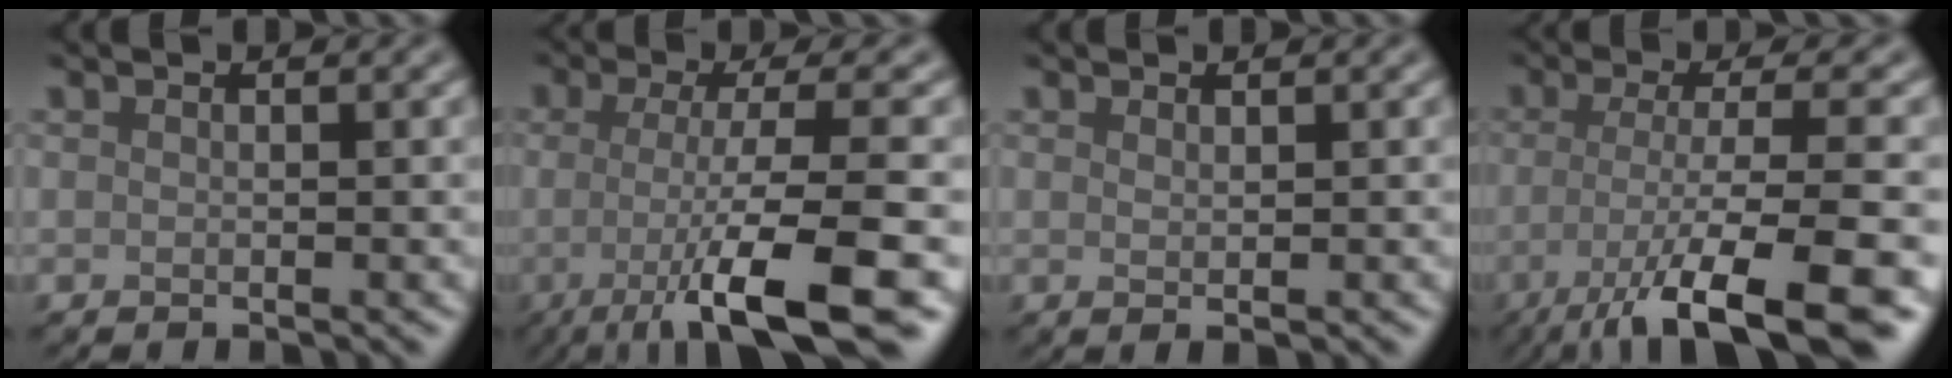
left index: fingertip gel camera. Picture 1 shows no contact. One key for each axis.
{"total": 9.7, "fx": -2.8, "fy": 2.1, "fz": 9.0, "tx": -0.119, "ty": -0.007, "tz": -0.057}
{"total": 0.8, "fx": 0.4, "fy": 0.2, "fz": 0.7, "tx": -0.013, "ty": -0.003, "tz": 0.007}
{"total": 10.2, "fx": -4.3, "fy": 2.5, "fz": 8.9, "tx": -0.125, "ty": -0.010, "tz": -0.079}